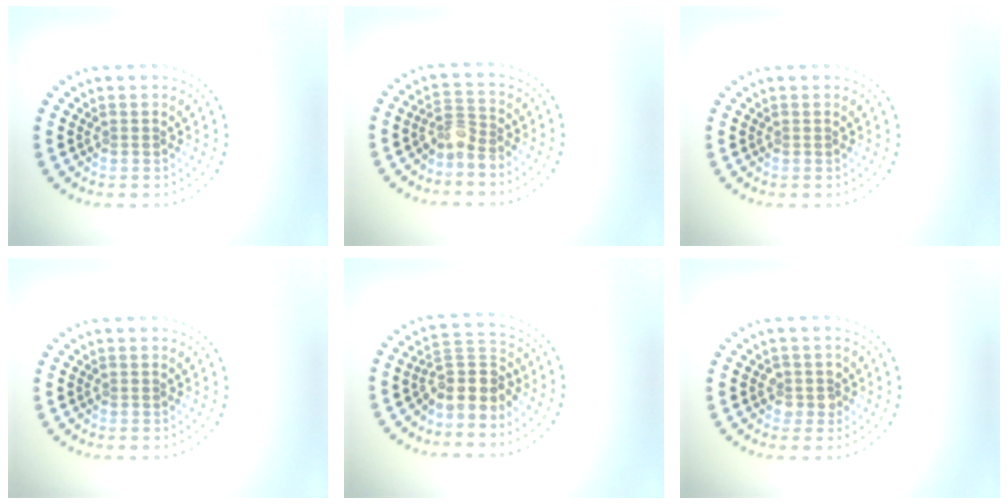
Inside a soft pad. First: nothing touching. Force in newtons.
{"total": 2.0, "press": 1.6, "slide": 1.3}
{"total": 0.0}
{"total": 0.0}
{"total": 3.9, "press": 3.2, "slide": 2.1}
{"total": 1.5, "press": 1.4, "slide": 0.7}